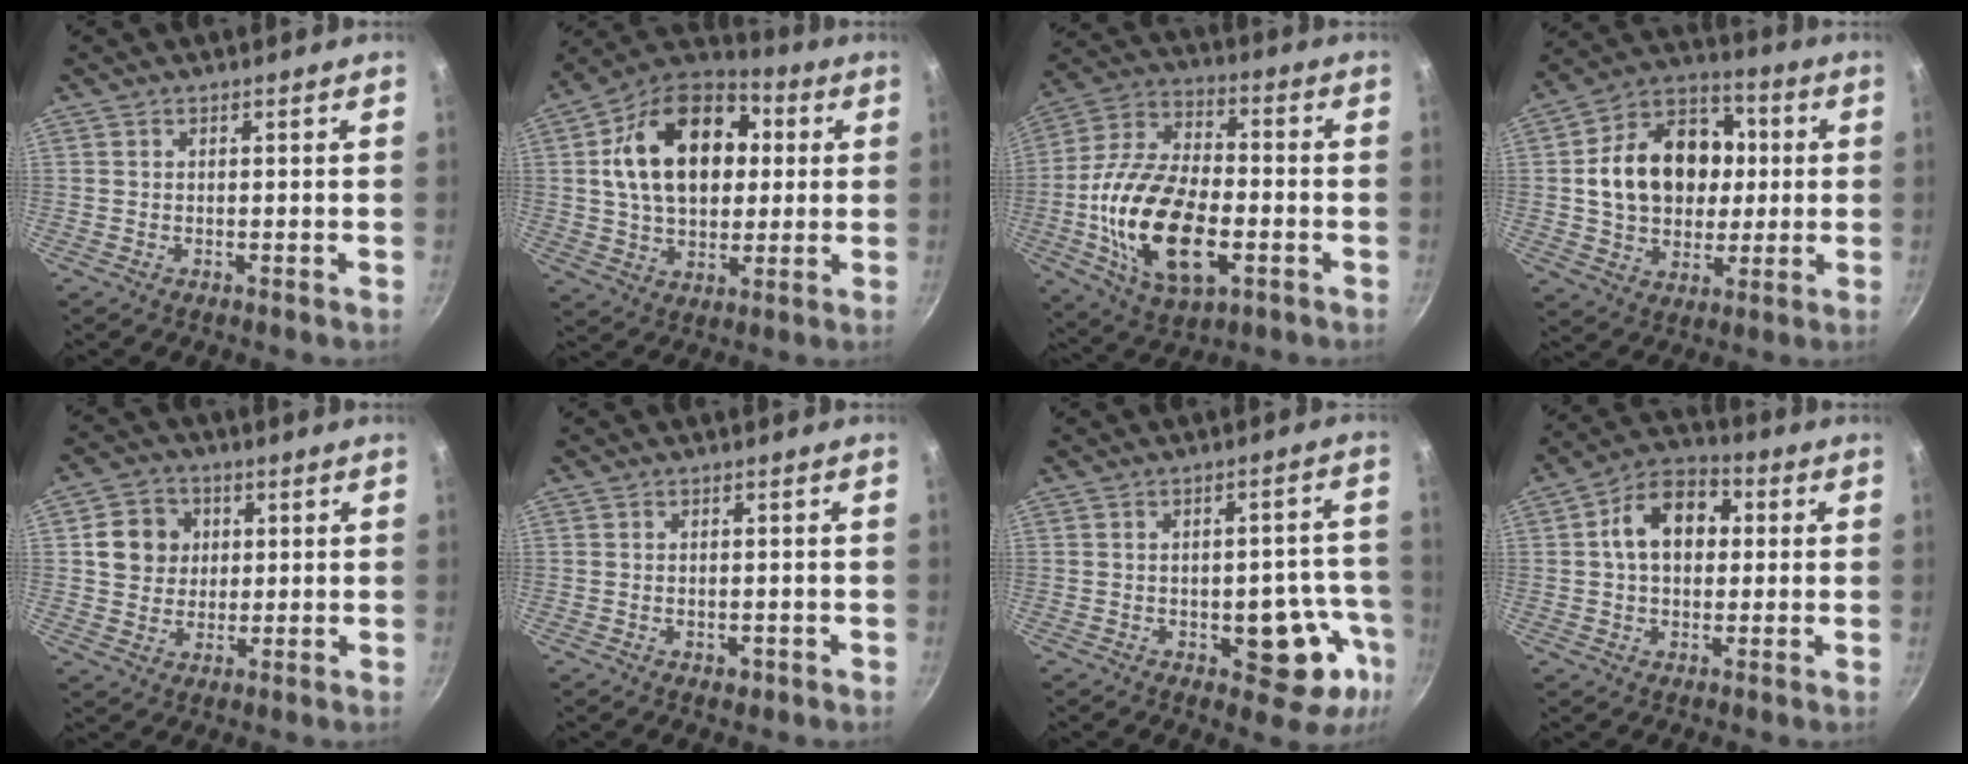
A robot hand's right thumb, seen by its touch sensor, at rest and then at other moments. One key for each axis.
{"total": 22.3, "fx": 4.0, "fy": 15.2, "fz": 15.8, "tx": -0.238, "ty": 0.022, "tz": 0.054}
{"total": 22.3, "fx": -5.0, "fy": 12.0, "fz": 18.1, "tx": -0.337, "ty": 0.025, "tz": -0.090}
{"total": 19.6, "fx": 1.7, "fy": 15.0, "fz": 12.4, "tx": -0.168, "ty": 0.028, "tz": 0.022}
{"total": 8.2, "fx": 1.8, "fy": 7.4, "fz": 3.1, "tx": -0.022, "ty": 0.009, "tz": 0.025}
{"total": 2.0, "fx": -0.7, "fy": 1.3, "fz": 1.4, "tx": -0.018, "ty": 0.000, "tz": -0.009}
{"total": 13.1, "fx": -4.4, "fy": 6.8, "fz": 10.3, "tx": -0.058, "ty": 0.026, "tz": -0.052}
{"total": 12.0, "fx": 1.7, "fy": 8.4, "fz": 8.3, "tx": -0.096, "ty": 0.026, "tz": 0.010}